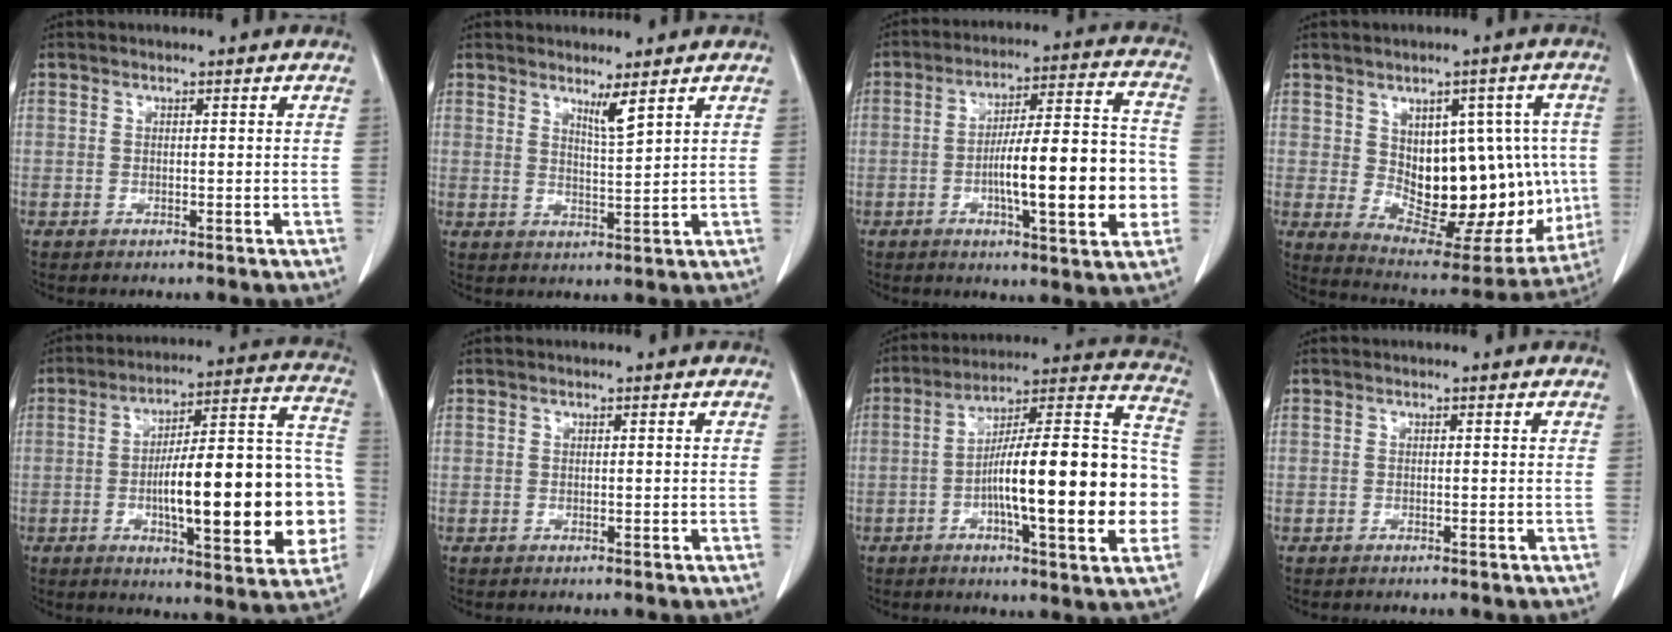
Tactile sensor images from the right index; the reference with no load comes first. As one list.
[{"total": 2.9, "force": [2.1, -0.4, 2.0], "torque": [-0.037, -0.016, 0.042]}, {"total": 17.0, "force": [-3.4, 2.7, 16.5], "torque": [-0.255, 0.018, -0.046]}, {"total": 19.4, "force": [-0.3, 9.7, 16.8], "torque": [-0.229, 0.007, 0.031]}, {"total": 23.0, "force": [-3.9, 5.2, 22.0], "torque": [-0.260, 0.036, -0.042]}, {"total": 0.0}, {"total": 22.7, "force": [-4.2, 3.4, 22.0], "torque": [-0.297, 0.028, -0.061]}, {"total": 0.0}]